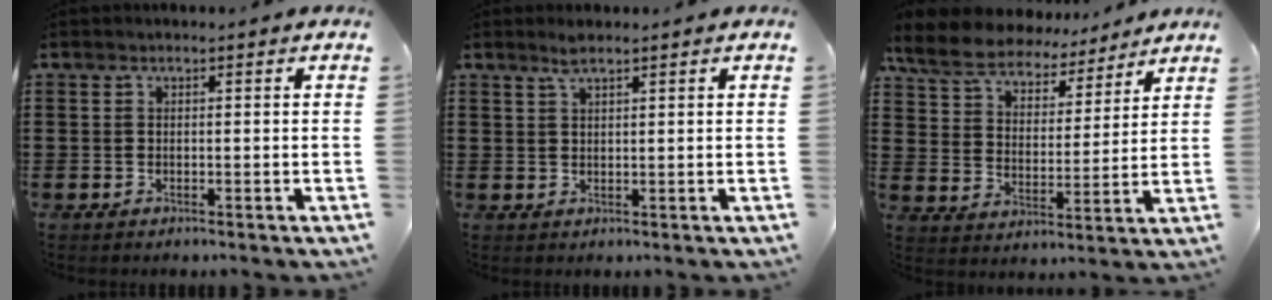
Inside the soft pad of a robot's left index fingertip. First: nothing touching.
{"total": 2.3, "force": [1.7, 0.4, 1.4], "torque": [-0.032, 0.003, 0.031]}
{"total": 8.1, "force": [7.5, 2.2, 2.3], "torque": [-0.080, -0.036, 0.135]}